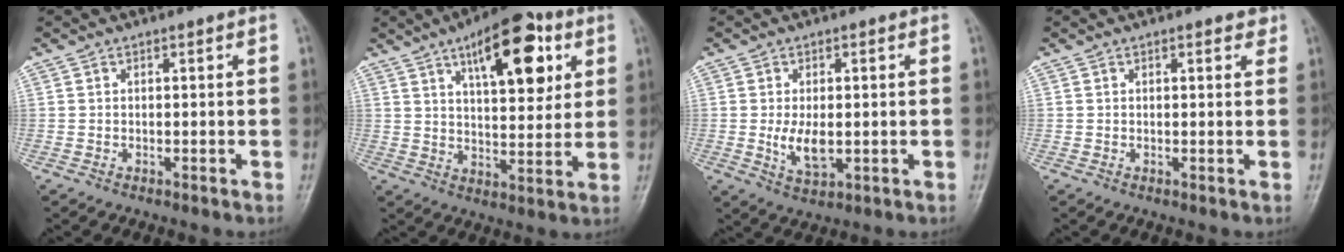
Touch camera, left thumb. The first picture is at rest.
{"total": 16.0, "force": [7.2, 6.9, 12.5], "torque": [-0.144, -0.022, 0.106]}
{"total": 5.5, "force": [-0.4, 2.9, 4.7], "torque": [-0.083, -0.012, -0.002]}
{"total": 1.4, "force": [1.0, 0.7, 0.8], "torque": [-0.003, -0.003, 0.009]}